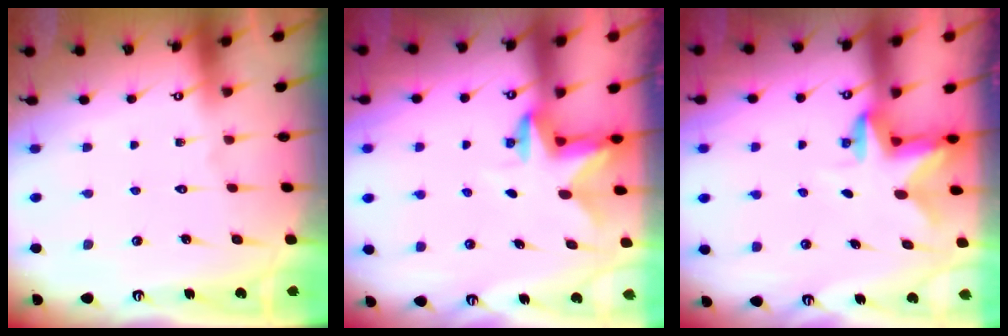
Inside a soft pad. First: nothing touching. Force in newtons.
{"total": 2.7, "press": 2.7, "slide": 0.5}
{"total": 2.5, "press": 2.5, "slide": 0.5}